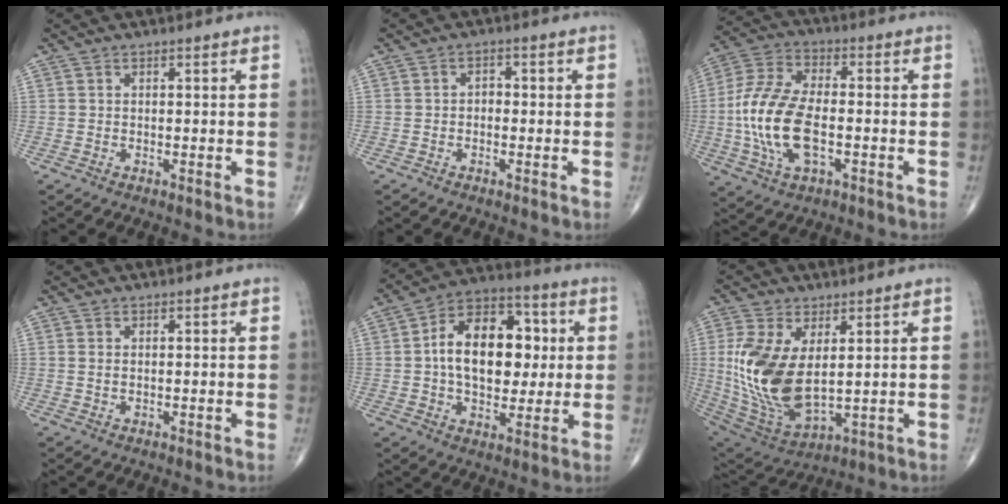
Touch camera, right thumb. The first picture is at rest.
{"total": 1.8, "force": [-0.3, 1.3, 1.2], "torque": [-0.008, 0.008, -0.011]}
{"total": 16.1, "force": [-2.6, 8.3, 13.6], "torque": [-0.289, 0.017, -0.049]}
{"total": 0.8, "force": [0.2, 0.4, 0.7], "torque": [-0.015, 0.001, 0.008]}
{"total": 17.8, "force": [1.7, 11.2, 13.7], "torque": [-0.183, 0.022, 0.023]}
{"total": 17.3, "force": [2.1, 9.2, 14.6], "torque": [-0.305, -0.020, 0.062]}